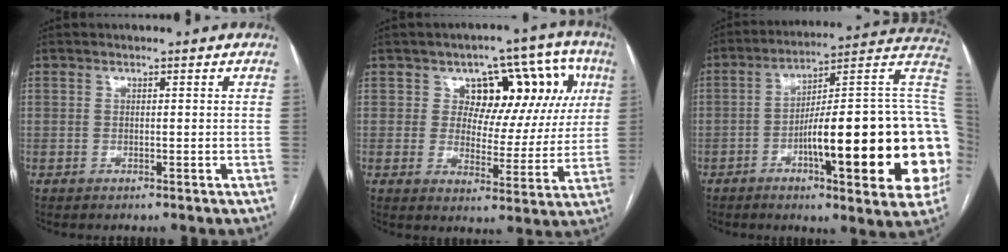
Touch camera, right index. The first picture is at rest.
{"total": 13.2, "force": [4.5, 8.0, 9.4], "torque": [-0.092, 0.040, 0.065]}
{"total": 27.2, "force": [-4.9, 3.8, 26.5], "torque": [-0.284, 0.012, -0.072]}